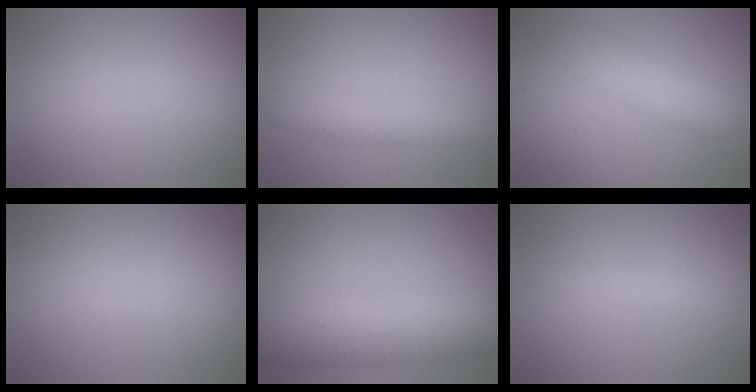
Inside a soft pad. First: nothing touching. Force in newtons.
{"total": 2.3, "press": 2.3, "slide": 0.1}
{"total": 4.2, "press": 4.2, "slide": 0.4}
{"total": 0.0}
{"total": 8.8, "press": 8.8, "slide": 0.2}
{"total": 1.4, "press": 1.4, "slide": 0.1}